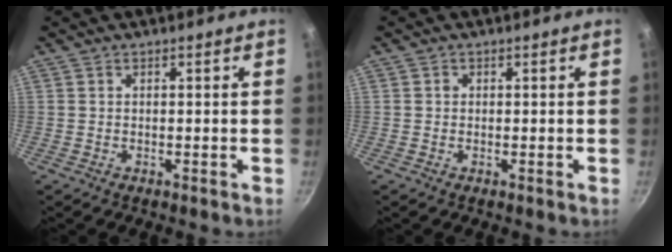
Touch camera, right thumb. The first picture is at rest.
{"total": 0.7, "force": [0.0, 0.6, 0.2], "torque": [0.001, 0.003, 0.000]}